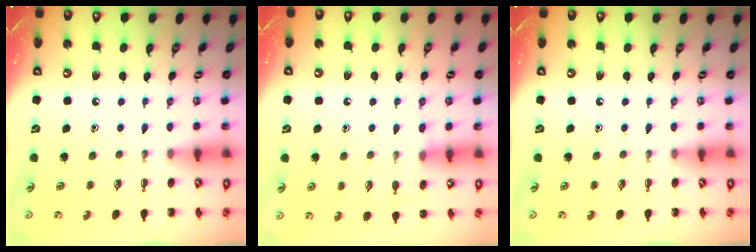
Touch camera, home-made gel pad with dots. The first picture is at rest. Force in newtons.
{"total": 8.2, "press": 7.8, "slide": 2.5}
{"total": 0.0}